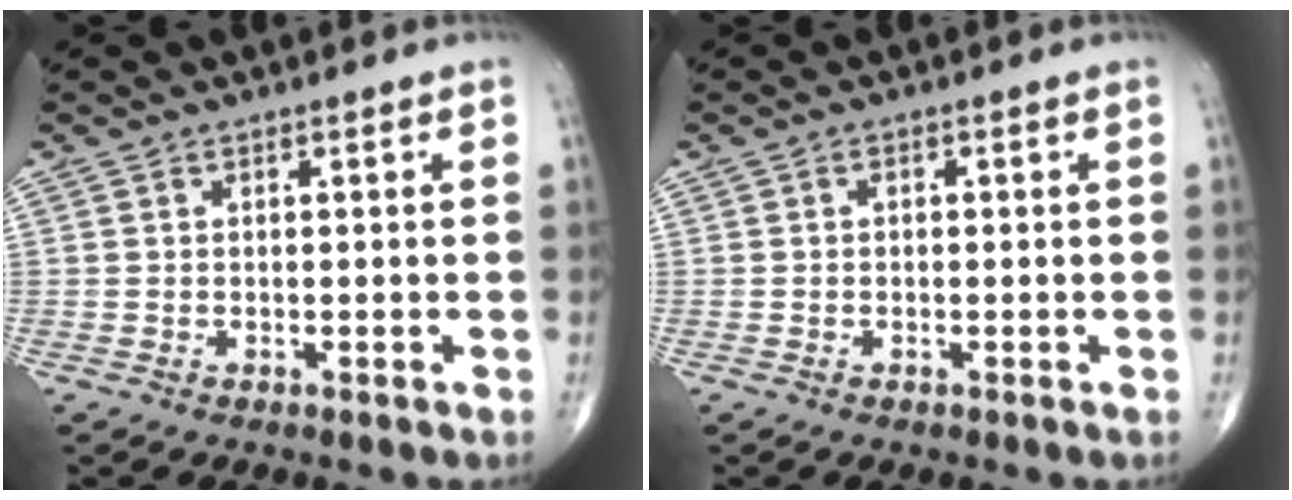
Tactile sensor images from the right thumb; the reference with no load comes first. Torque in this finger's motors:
{"motor_torque": [-0.52, -0.07, -0.24, -0.14, 0.03]}